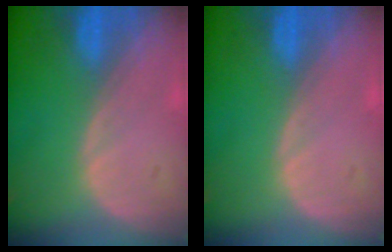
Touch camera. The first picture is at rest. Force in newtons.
{"total": 0.0}